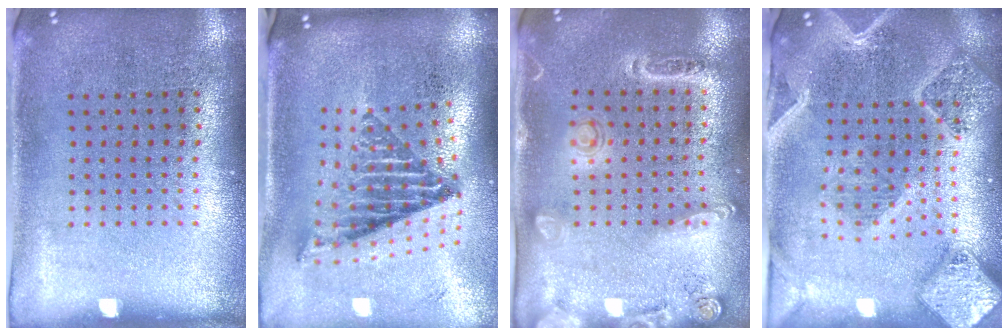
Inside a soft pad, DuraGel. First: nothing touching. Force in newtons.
{"total": 1.9, "press": 1.4, "slide": 1.2}
{"total": 1.6, "press": 1.4, "slide": 0.8}
{"total": 3.1, "press": 2.7, "slide": 1.5}